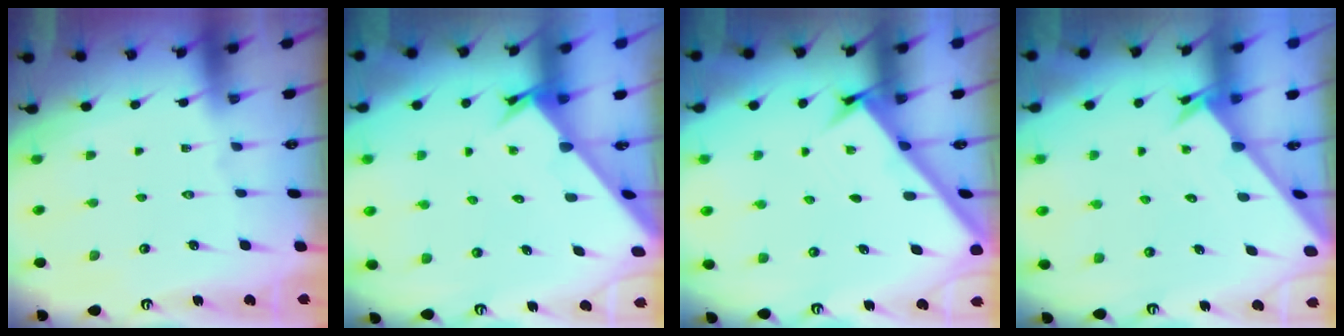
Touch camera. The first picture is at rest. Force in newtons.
{"total": 2.8, "press": 2.8, "slide": 0.3}
{"total": 3.0, "press": 2.9, "slide": 0.4}
{"total": 2.1, "press": 2.1, "slide": 0.1}